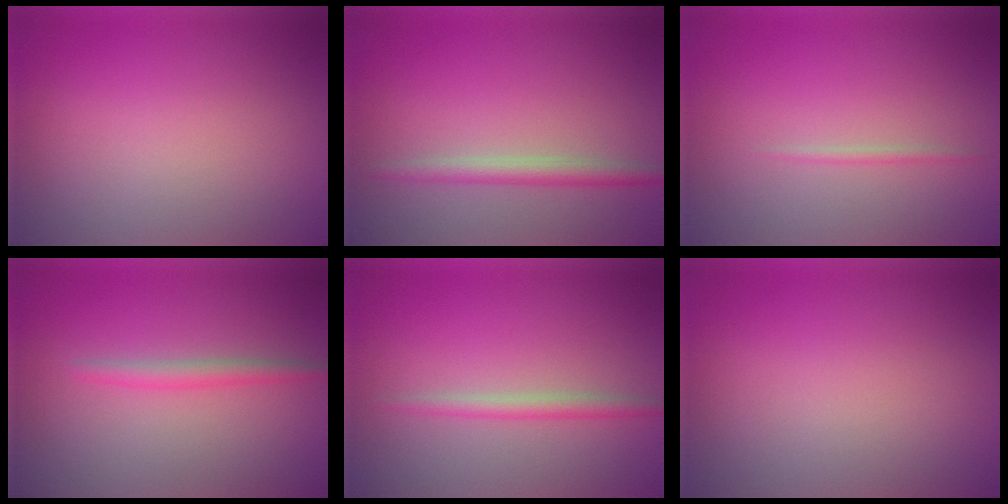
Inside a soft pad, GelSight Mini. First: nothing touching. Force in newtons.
{"total": 2.2, "press": 2.2, "slide": 0.0}
{"total": 0.7, "press": 0.7, "slide": 0.1}
{"total": 1.6, "press": 1.6, "slide": 0.0}
{"total": 1.7, "press": 1.7, "slide": 0.0}
{"total": 0.0}